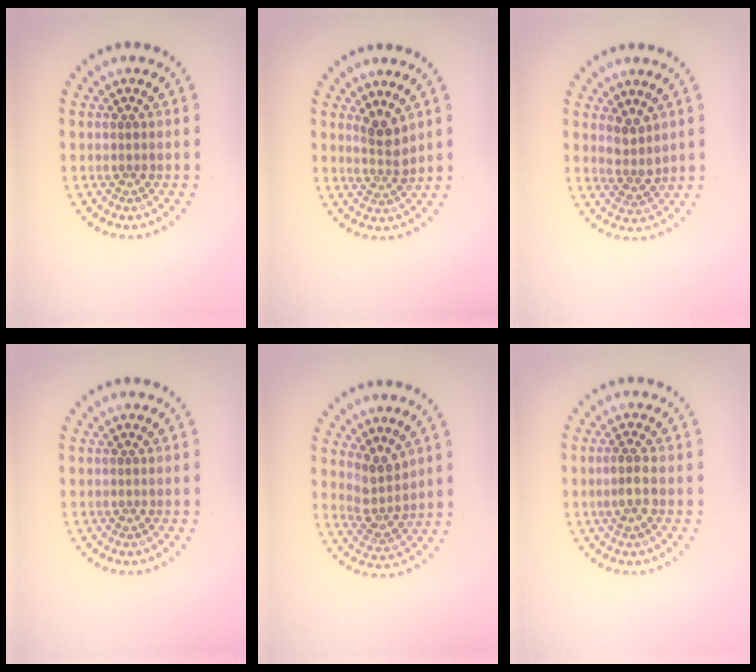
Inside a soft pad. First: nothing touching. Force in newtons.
{"total": 2.4, "press": 1.8, "slide": 1.5}
{"total": 2.2, "press": 1.8, "slide": 1.2}
{"total": 0.0}
{"total": 2.5, "press": 1.9, "slide": 1.6}
{"total": 1.7, "press": 1.6, "slide": 0.7}